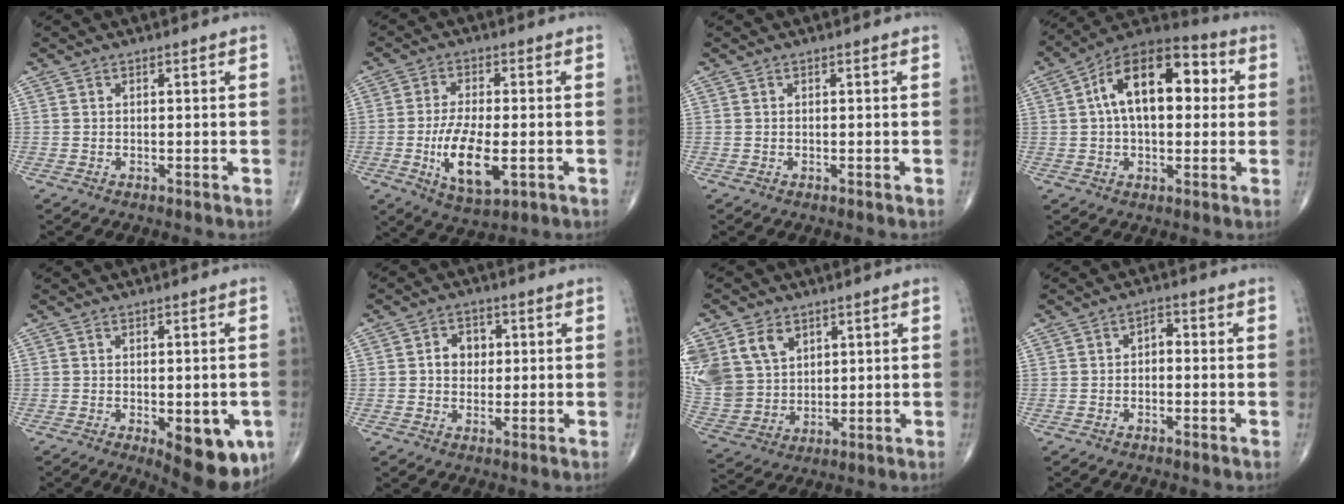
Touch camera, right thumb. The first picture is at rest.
{"total": 11.1, "force": [-2.6, 4.6, 9.8], "torque": [-0.179, -0.008, -0.040]}
{"total": 0.0}
{"total": 17.6, "force": [3.2, 9.7, 14.4], "torque": [-0.208, 0.034, 0.041]}
{"total": 12.0, "force": [-4.2, 5.1, 10.0], "torque": [-0.108, -0.008, -0.043]}
{"total": 5.7, "force": [0.9, 4.6, 3.2], "torque": [-0.025, 0.004, 0.011]}
{"total": 17.3, "force": [6.8, 13.1, 8.9], "torque": [-0.205, 0.004, 0.154]}
{"total": 2.3, "force": [-0.4, 1.5, 1.8], "torque": [-0.016, 0.013, -0.013]}